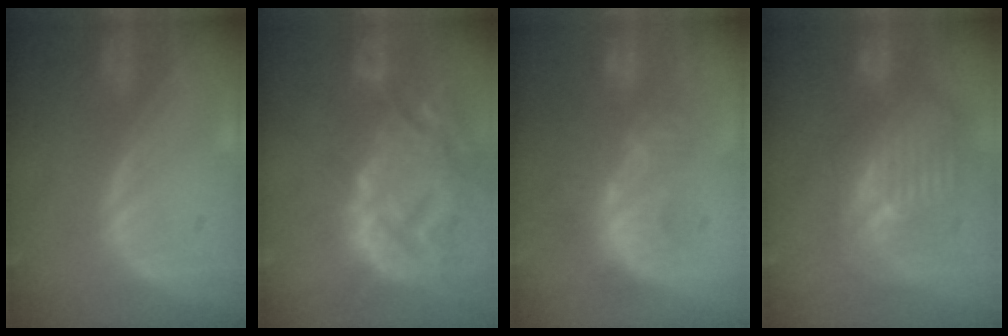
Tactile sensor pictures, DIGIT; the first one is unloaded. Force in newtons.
{"total": 14.3, "press": 12.3, "slide": 7.4}
{"total": 9.2, "press": 8.4, "slide": 3.6}
{"total": 10.5, "press": 9.4, "slide": 4.7}